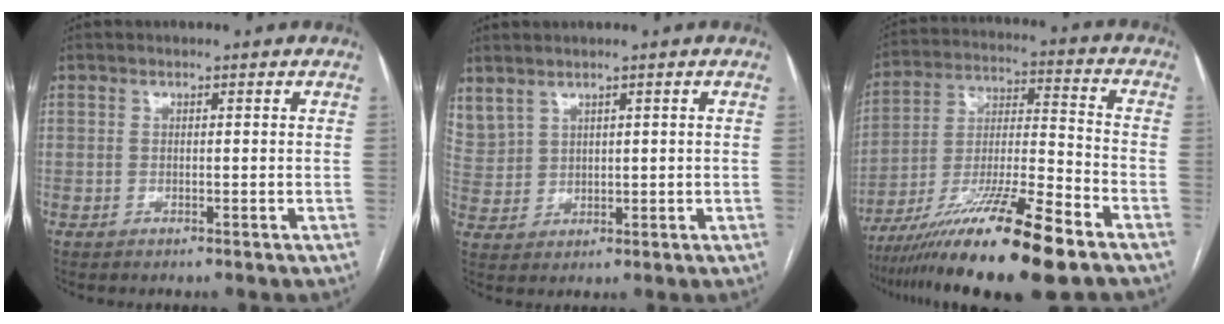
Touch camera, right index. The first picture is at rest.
{"total": 6.4, "force": [4.4, 3.9, 2.6], "torque": [-0.081, 0.012, 0.109]}
{"total": 19.7, "force": [-13.6, 0.7, 14.2], "torque": [-0.244, -0.030, -0.238]}